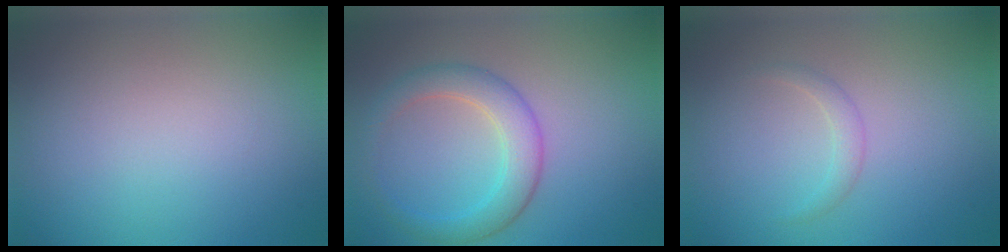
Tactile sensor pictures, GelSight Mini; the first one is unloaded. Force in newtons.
{"total": 3.9, "press": 3.9, "slide": 0.3}
{"total": 1.2, "press": 1.2, "slide": 0.1}